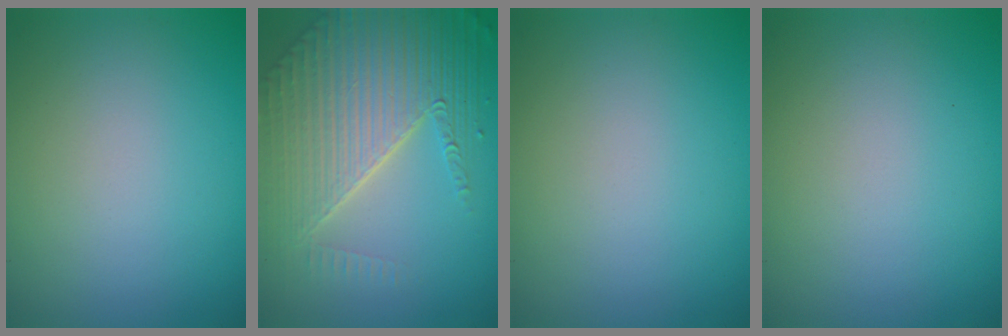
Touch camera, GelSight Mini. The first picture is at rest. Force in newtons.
{"total": 8.2, "press": 5.7, "slide": 5.9}
{"total": 0.0}
{"total": 0.0}